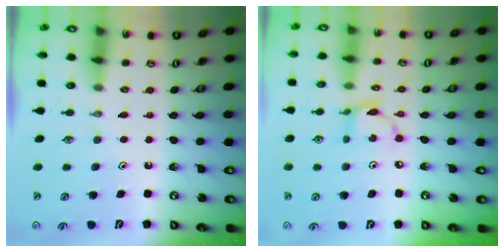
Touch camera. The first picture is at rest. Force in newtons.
{"total": 6.3, "press": 6.3, "slide": 0.2}